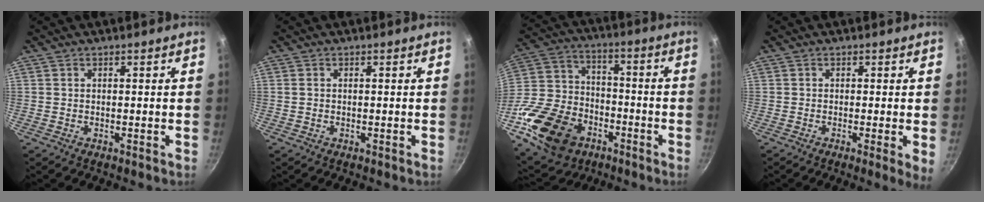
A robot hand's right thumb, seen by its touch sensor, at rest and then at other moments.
{"total": 0.6, "force": [0.0, 0.4, 0.3], "torque": [-0.008, 0.002, 0.002]}
{"total": 22.0, "force": [-10.1, 15.1, 12.3], "torque": [-0.249, 0.049, -0.177]}
{"total": 3.2, "force": [-0.4, 0.4, 3.2], "torque": [-0.054, -0.011, -0.011]}